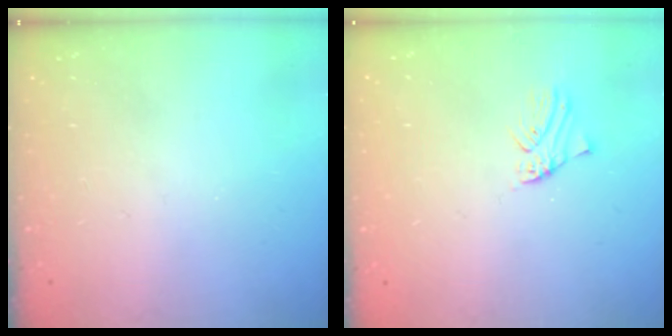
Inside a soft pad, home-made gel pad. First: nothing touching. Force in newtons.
{"total": 0.9, "press": 0.9, "slide": 0.1}